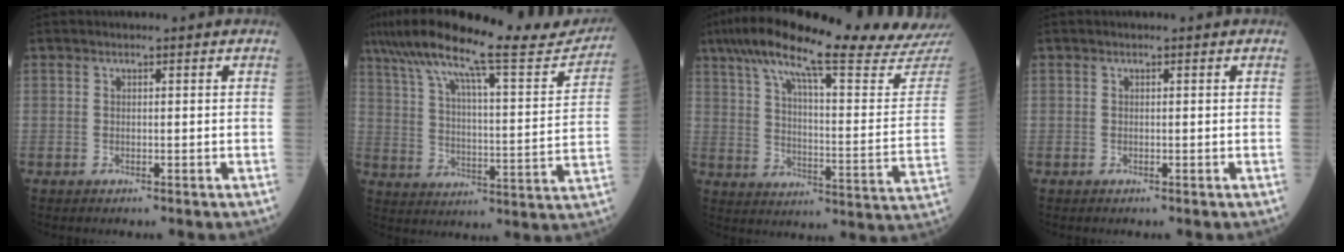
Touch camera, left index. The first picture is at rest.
{"total": 23.6, "force": [20.3, 2.5, 11.8], "torque": [-0.202, -0.001, 0.287]}
{"total": 28.8, "force": [24.7, 0.6, 14.8], "torque": [-0.243, -0.050, 0.328]}
{"total": 0.0}